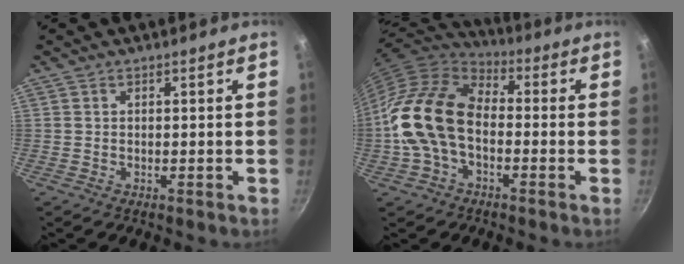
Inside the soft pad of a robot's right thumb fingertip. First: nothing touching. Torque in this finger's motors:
{"motor_torque": [2.51, 2.50, 1.50, -1.26, 0.38]}